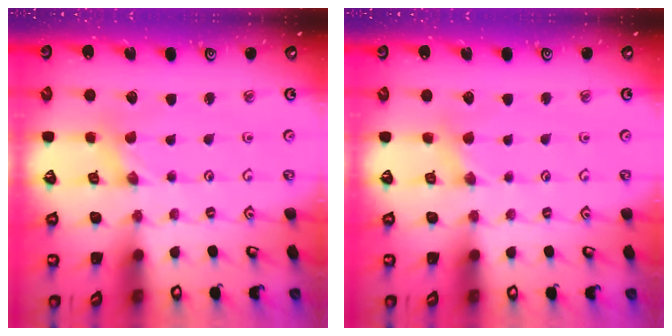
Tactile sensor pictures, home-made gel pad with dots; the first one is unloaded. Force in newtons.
{"total": 2.5, "press": 2.4, "slide": 0.5}